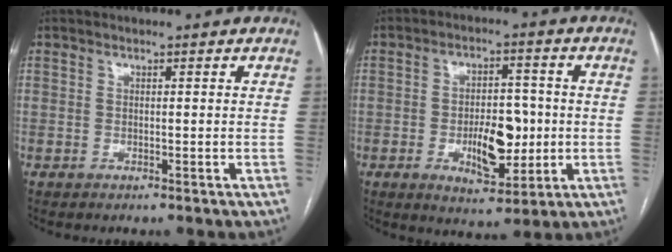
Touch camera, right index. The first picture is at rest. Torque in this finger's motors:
{"motor_torque": [1.14, 0.24, 0.16, 0.09]}